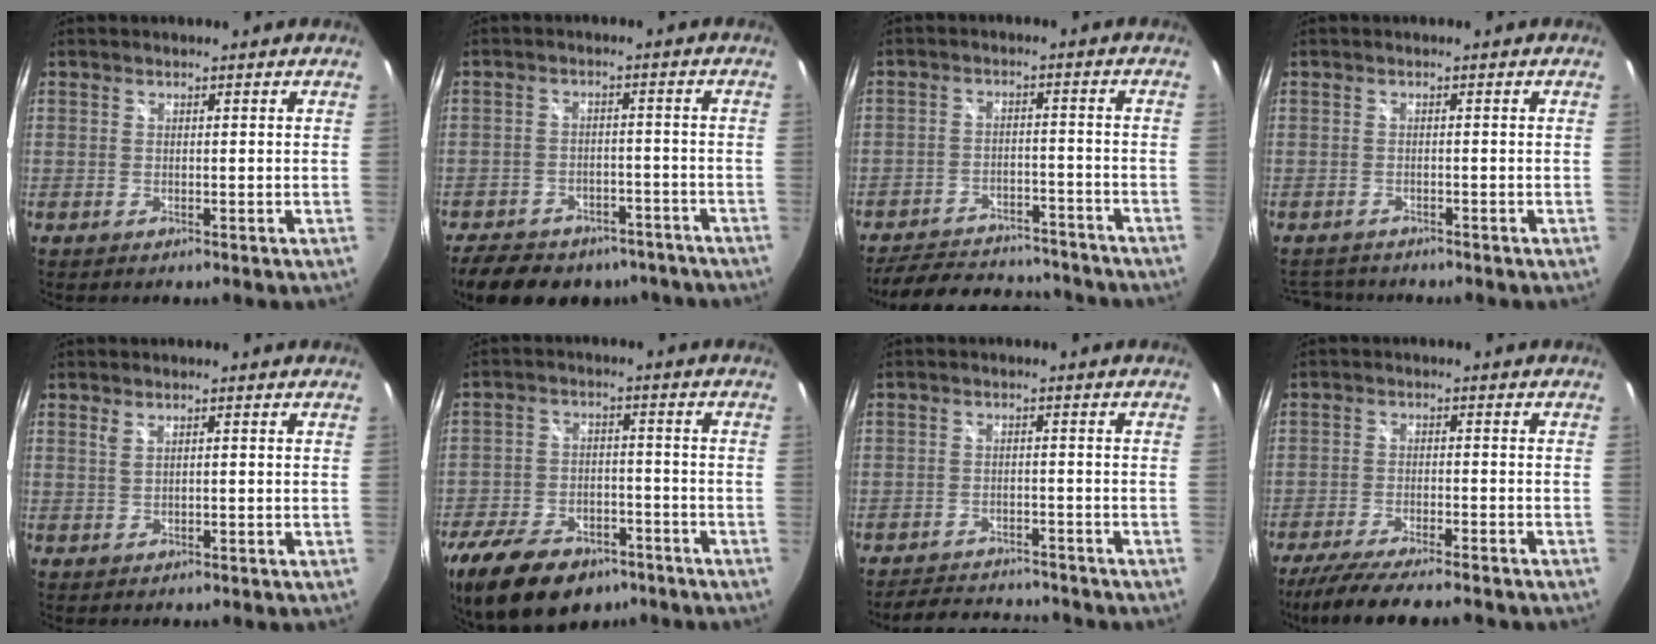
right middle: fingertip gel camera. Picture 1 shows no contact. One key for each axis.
{"total": 18.1, "fx": -14.1, "fy": 8.9, "fz": 7.1, "tx": -0.161, "ty": 0.015, "tz": -0.178}
{"total": 18.7, "fx": -16.0, "fy": 6.7, "fz": 7.0, "tx": -0.153, "ty": 0.020, "tz": -0.207}
{"total": 4.4, "fx": -3.9, "fy": 1.7, "fz": 1.1, "tx": -0.028, "ty": -0.004, "tz": -0.061}
{"total": 1.5, "fx": 0.2, "fy": 0.6, "fz": 1.4, "tx": -0.026, "ty": 0.000, "tz": 0.005}
{"total": 18.9, "fx": -12.6, "fy": 10.2, "fz": 9.8, "tx": -0.223, "ty": -0.014, "tz": -0.194}
{"total": 8.6, "fx": -8.0, "fy": 2.5, "fz": 2.1, "tx": -0.058, "ty": 0.023, "tz": -0.110}
{"total": 13.7, "fx": -11.7, "fy": 1.8, "fz": 7.0, "tx": -0.143, "ty": -0.031, "tz": -0.183}